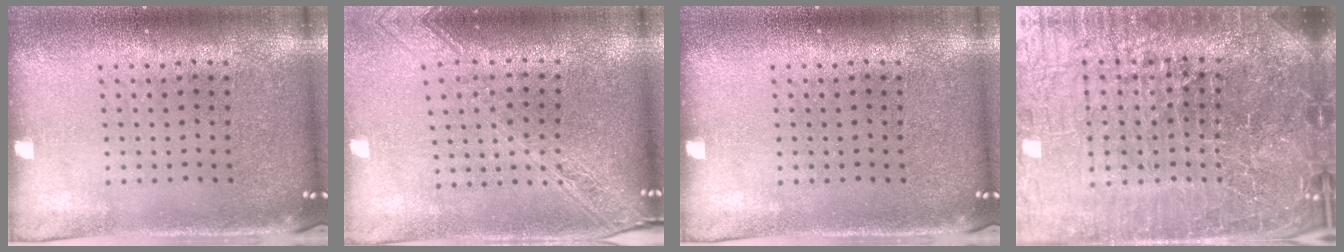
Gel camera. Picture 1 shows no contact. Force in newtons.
{"total": 2.3, "press": 1.9, "slide": 1.3}
{"total": 0.0}
{"total": 7.8, "press": 6.7, "slide": 3.9}